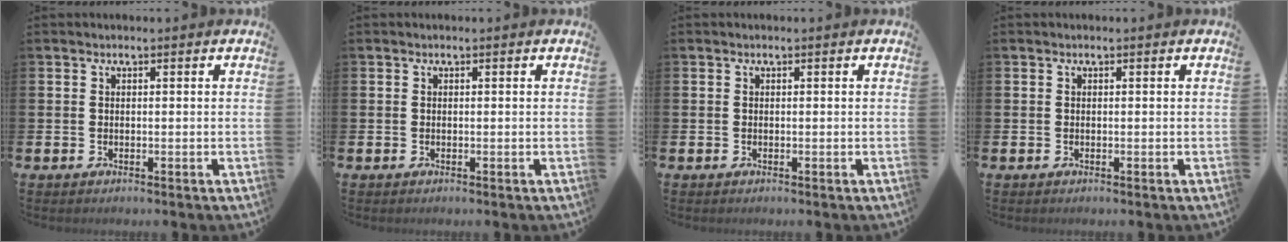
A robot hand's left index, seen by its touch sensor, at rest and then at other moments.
{"total": 0.0}
{"total": 0.0}
{"total": 0.0}